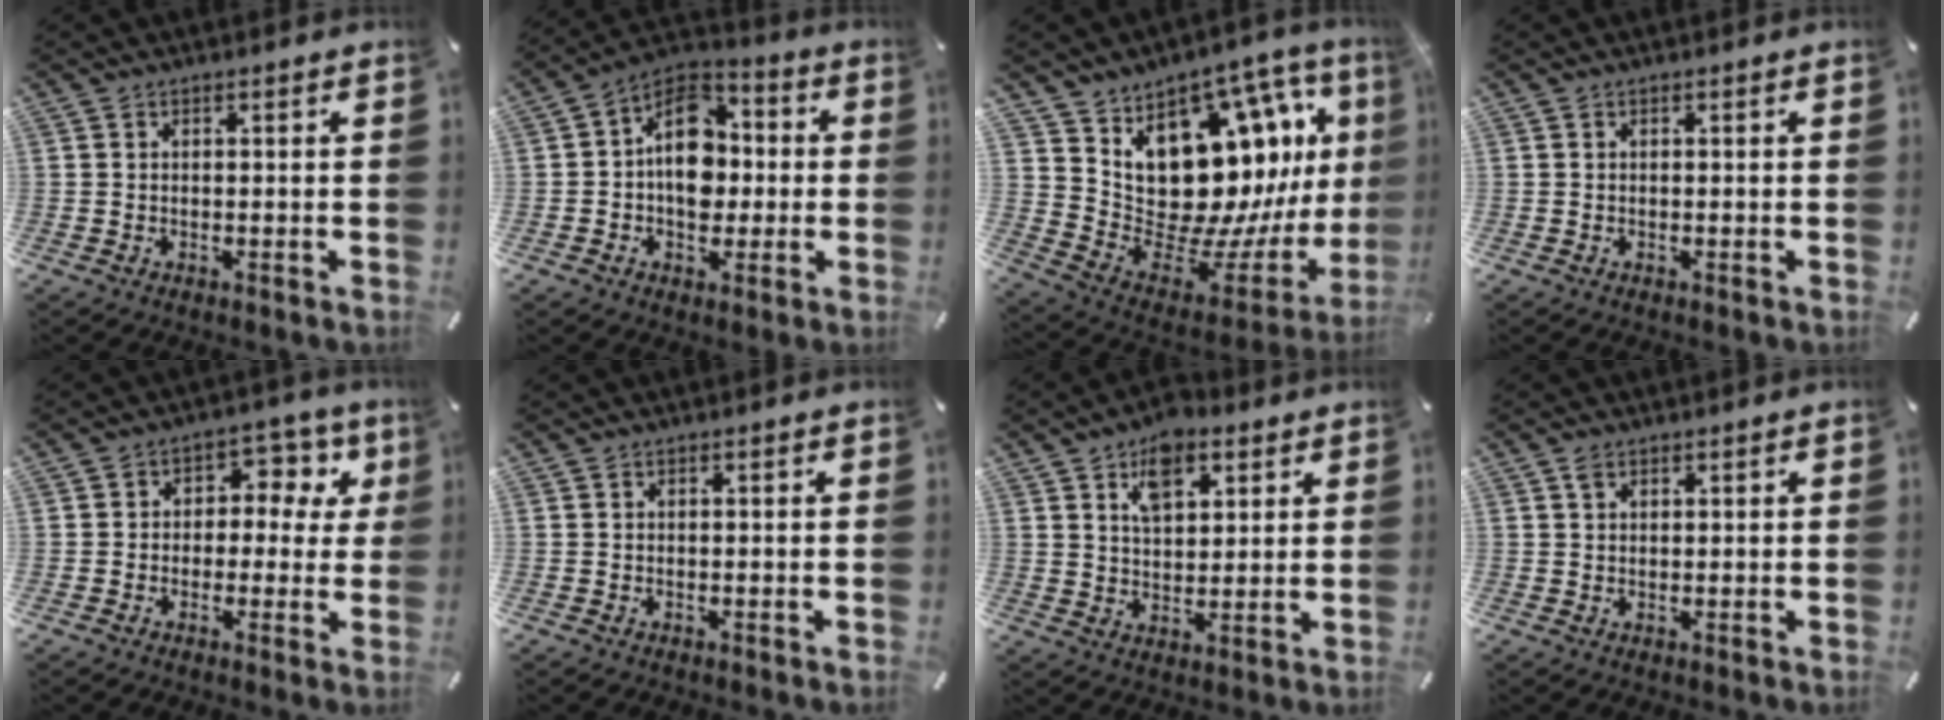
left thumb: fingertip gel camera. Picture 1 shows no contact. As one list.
[{"total": 12.9, "force": [-1.1, 9.8, 8.4], "torque": [-0.133, 0.013, -0.022]}, {"total": 20.7, "force": [6.7, 14.5, 13.2], "torque": [-0.192, -0.094, 0.158]}, {"total": 0.0}, {"total": 7.9, "force": [1.8, 6.3, 4.4], "torque": [-0.049, -0.007, 0.026]}, {"total": 0.0}, {"total": 8.7, "force": [4.8, 5.3, 4.9], "torque": [-0.071, -0.013, 0.083]}, {"total": 1.6, "force": [1.1, 0.9, 0.8], "torque": [-0.009, -0.004, 0.019]}]